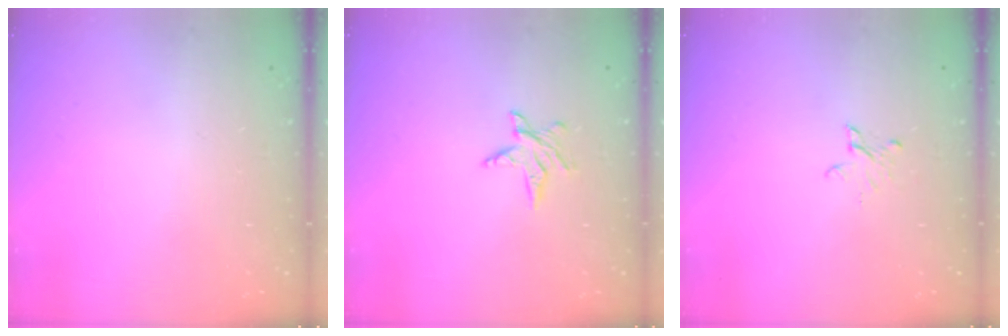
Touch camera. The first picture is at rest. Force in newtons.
{"total": 3.7, "press": 3.6, "slide": 0.5}
{"total": 3.0, "press": 3.0, "slide": 0.3}